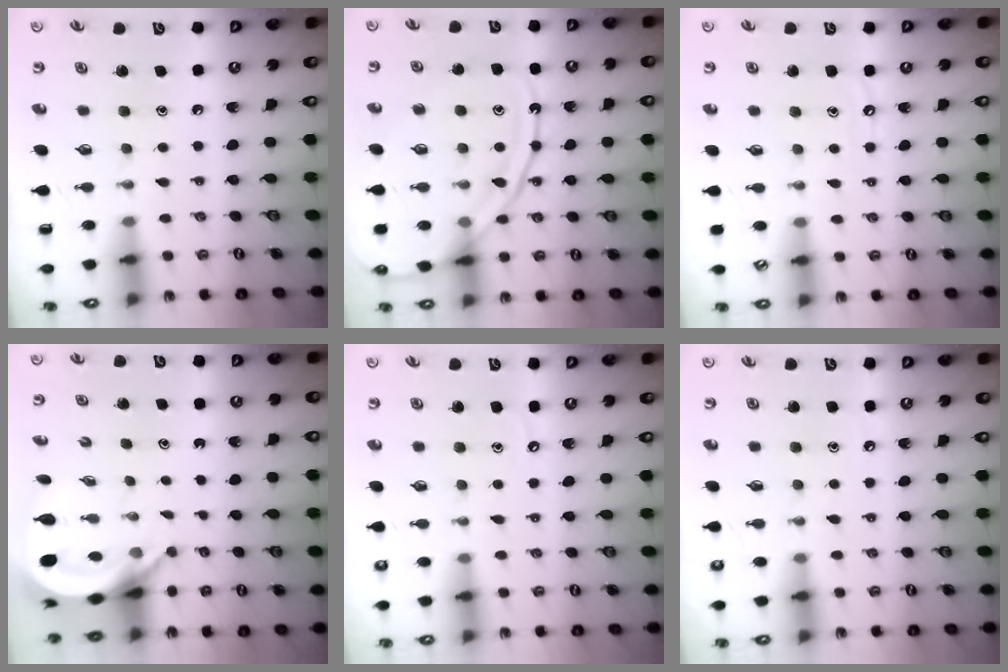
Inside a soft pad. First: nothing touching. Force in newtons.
{"total": 13.4, "press": 13.3, "slide": 1.3}
{"total": 6.0, "press": 5.9, "slide": 0.6}
{"total": 6.4, "press": 6.4, "slide": 0.7}
{"total": 3.6, "press": 3.6, "slide": 0.4}
{"total": 4.9, "press": 4.9, "slide": 0.7}